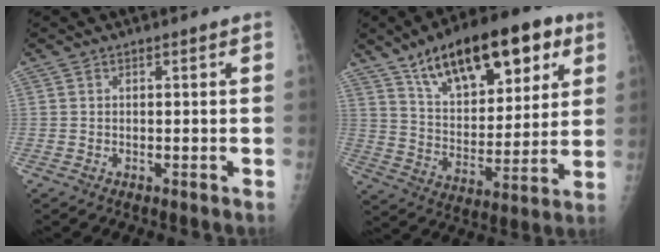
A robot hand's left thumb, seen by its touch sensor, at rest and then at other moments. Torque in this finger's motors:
{"motor_torque": [1.43, 1.48, 1.57, -1.20, 0.16]}